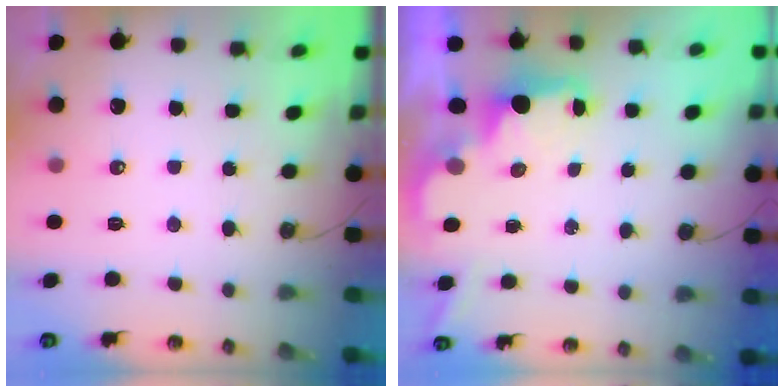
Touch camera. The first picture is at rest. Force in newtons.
{"total": 1.7, "press": 1.6, "slide": 0.7}